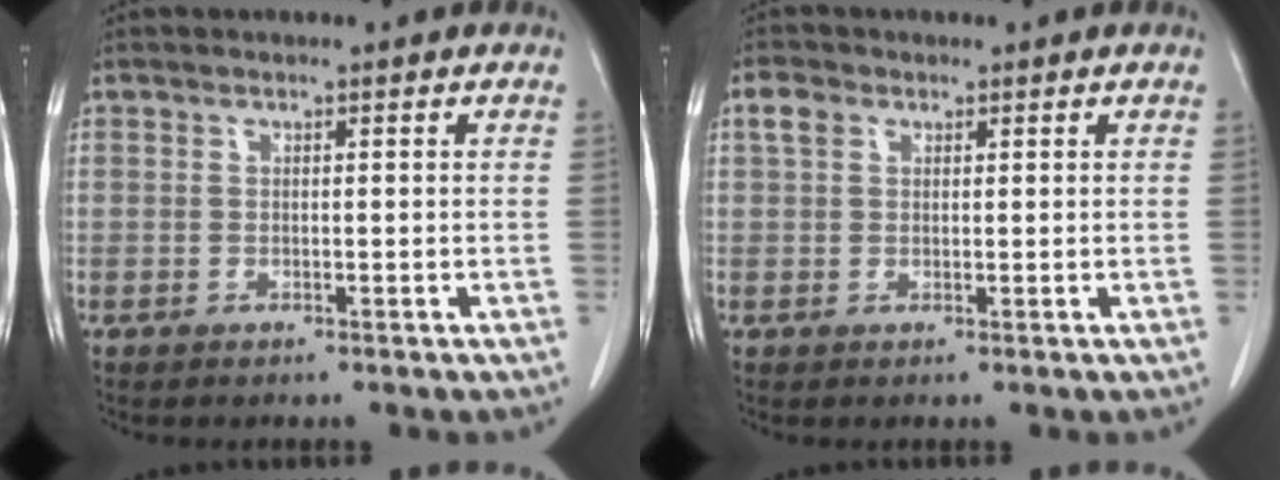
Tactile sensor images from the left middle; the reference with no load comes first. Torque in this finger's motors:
{"motor_torque": [0.25, -0.22, 0.13, 0.03]}